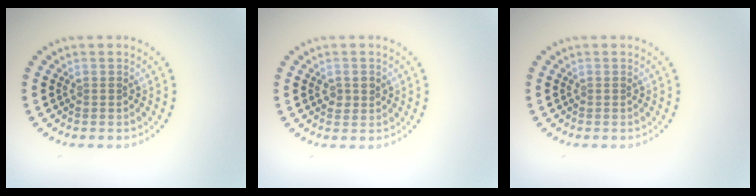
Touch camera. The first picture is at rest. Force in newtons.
{"total": 1.5, "press": 1.5, "slide": 0.2}
{"total": 0.0}